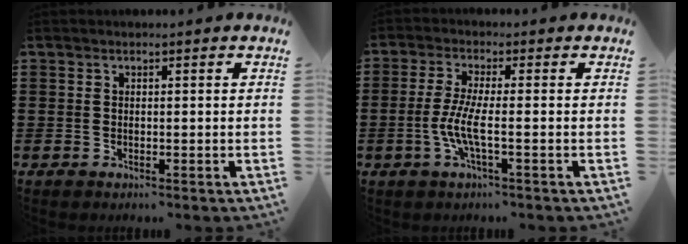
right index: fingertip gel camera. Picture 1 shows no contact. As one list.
[{"total": 5.5, "force": [-1.5, 0.7, 5.3], "torque": [-0.128, -0.014, -0.040]}]